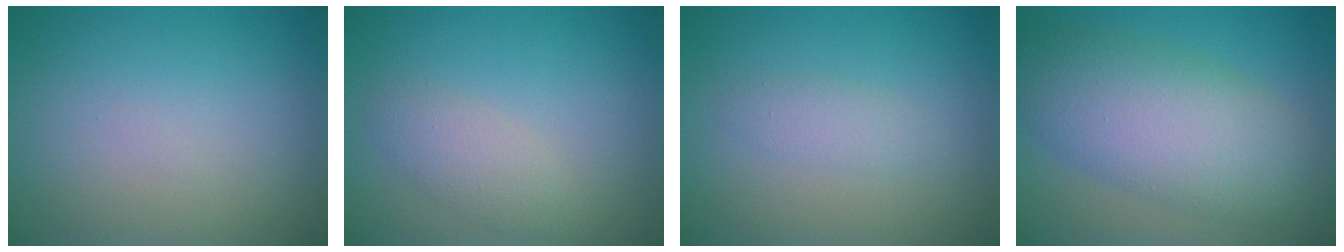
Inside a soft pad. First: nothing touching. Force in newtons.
{"total": 2.2, "press": 2.2, "slide": 0.0}
{"total": 1.4, "press": 1.4, "slide": 0.0}
{"total": 8.6, "press": 8.6, "slide": 0.4}